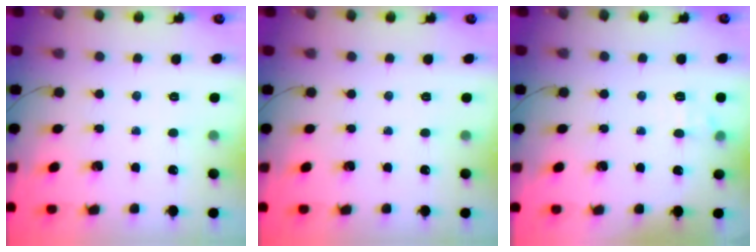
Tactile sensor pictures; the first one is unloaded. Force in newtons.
{"total": 0.0}
{"total": 6.9, "press": 6.7, "slide": 1.7}